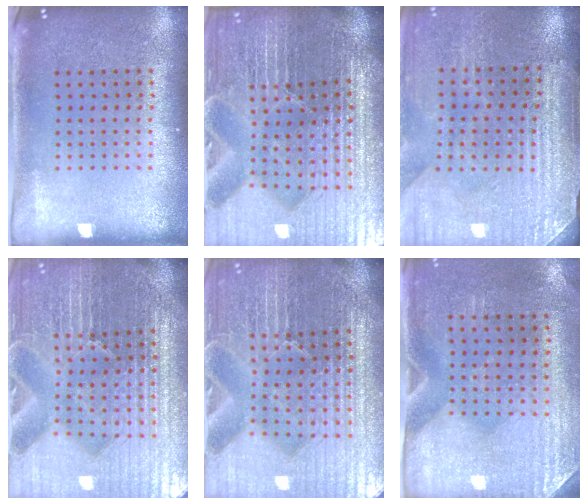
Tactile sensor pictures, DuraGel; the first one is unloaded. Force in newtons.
{"total": 7.0, "press": 6.1, "slide": 3.4}
{"total": 3.4, "press": 3.4, "slide": 0.3}
{"total": 6.7, "press": 5.9, "slide": 3.3}
{"total": 6.7, "press": 5.9, "slide": 3.3}
{"total": 2.9, "press": 2.5, "slide": 1.5}